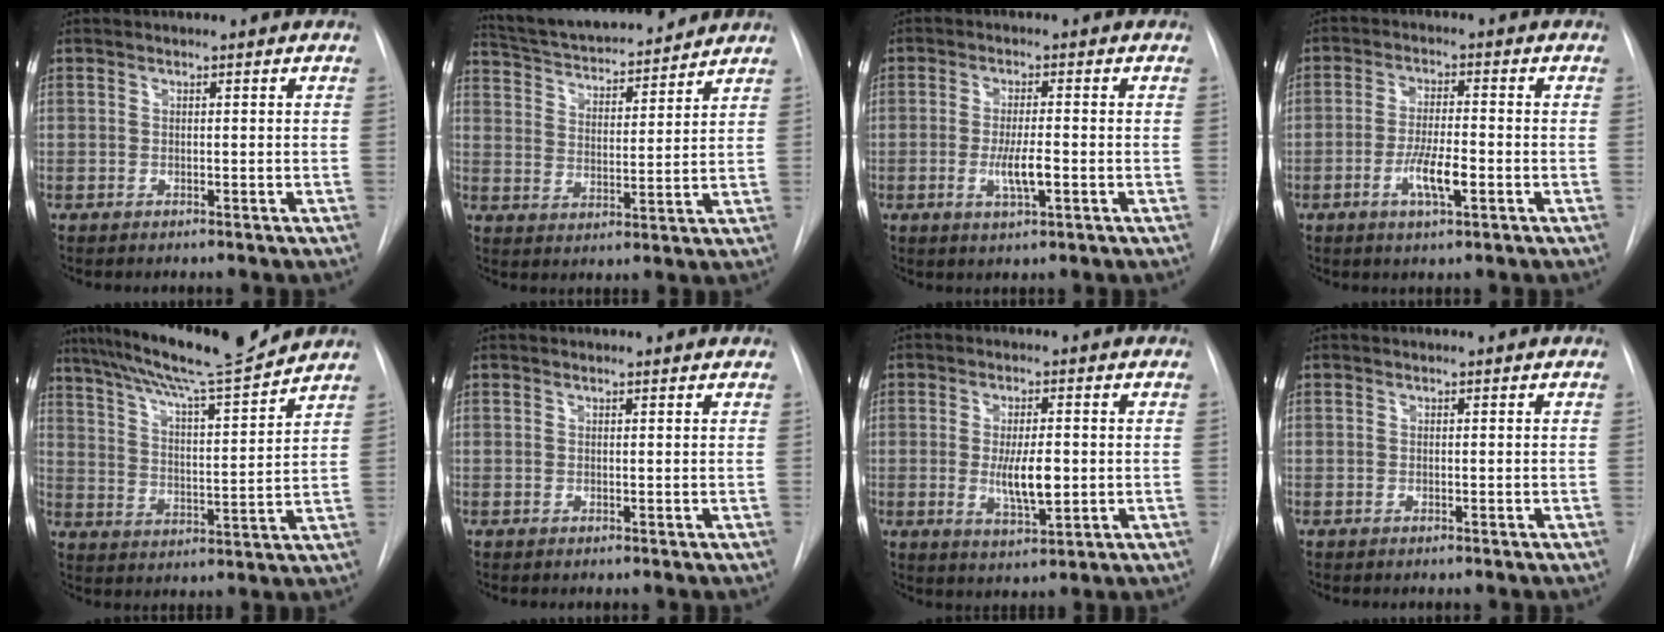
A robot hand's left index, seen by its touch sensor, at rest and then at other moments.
{"total": 16.8, "force": [15.4, 2.7, 6.1], "torque": [-0.102, 0.018, 0.242]}
{"total": 4.4, "force": [-1.1, 0.6, 4.3], "torque": [-0.083, -0.006, -0.017]}
{"total": 5.8, "force": [-2.1, 1.1, 5.3], "torque": [-0.100, -0.004, -0.036]}
{"total": 16.5, "force": [14.6, -0.3, 7.6], "torque": [-0.131, -0.004, 0.228]}
{"total": 1.4, "force": [1.4, 0.2, 0.1], "torque": [-0.013, 0.005, 0.015]}
{"total": 6.3, "force": [-0.2, 1.8, 6.0], "torque": [-0.110, -0.011, 0.001]}
{"total": 0.0}